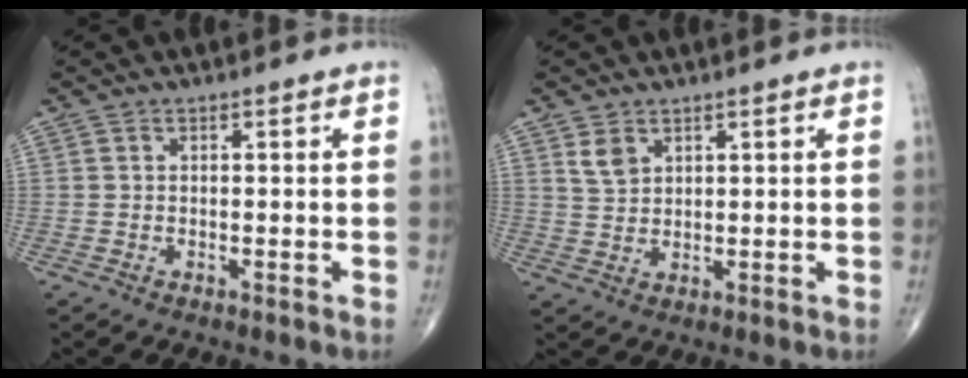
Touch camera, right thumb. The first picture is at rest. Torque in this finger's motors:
{"motor_torque": [-0.09, 0.28, 0.37, 0.21, 0.00]}